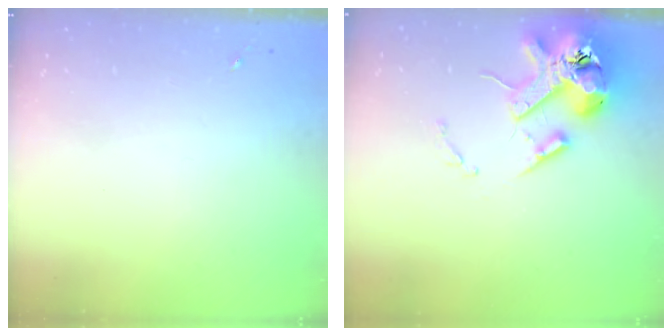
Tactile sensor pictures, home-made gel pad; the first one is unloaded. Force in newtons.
{"total": 14.5, "press": 14.3, "slide": 2.0}